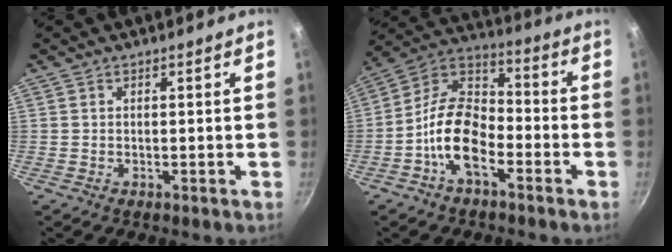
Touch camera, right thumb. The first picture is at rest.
{"total": 13.4, "force": [-5.4, 7.3, 9.8], "torque": [-0.160, 0.057, -0.122]}